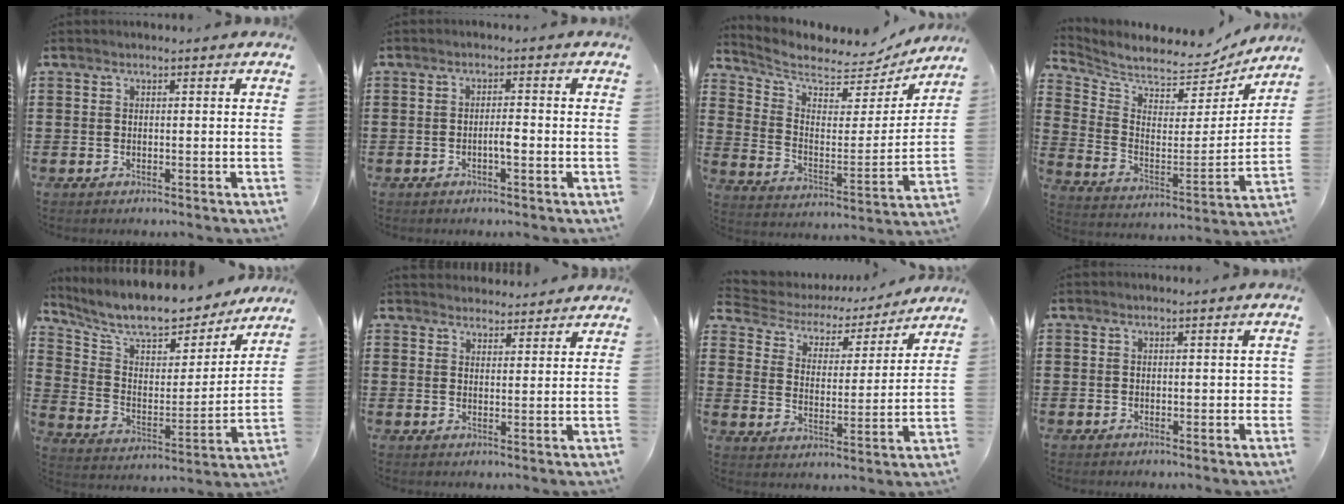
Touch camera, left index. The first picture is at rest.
{"total": 2.3, "force": [-0.7, 0.5, 2.1], "torque": [-0.040, 0.004, -0.014]}
{"total": 6.0, "force": [5.3, 2.1, 2.0], "torque": [-0.070, -0.037, 0.089]}
{"total": 5.7, "force": [5.5, 1.0, 0.7], "torque": [-0.049, -0.056, 0.093]}
{"total": 10.0, "force": [9.0, 2.1, 3.9], "torque": [-0.108, -0.060, 0.154]}
{"total": 2.7, "force": [2.7, 0.4, -0.3], "torque": [-0.002, -0.008, 0.052]}
{"total": 3.9, "force": [3.7, 1.3, 0.7], "torque": [-0.040, -0.027, 0.054]}
{"total": 1.8, "force": [-0.2, 0.8, 1.5], "torque": [-0.029, 0.005, -0.006]}